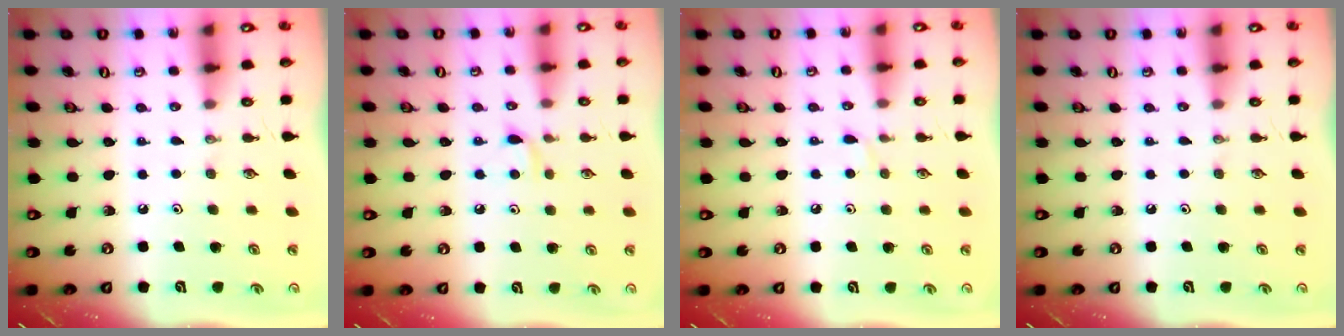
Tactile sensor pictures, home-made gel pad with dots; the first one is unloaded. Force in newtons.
{"total": 5.6, "press": 5.6, "slide": 0.7}
{"total": 2.9, "press": 2.8, "slide": 0.5}
{"total": 0.0}